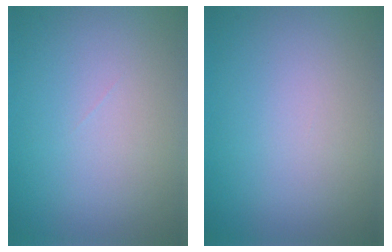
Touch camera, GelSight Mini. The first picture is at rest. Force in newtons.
{"total": 0.0}